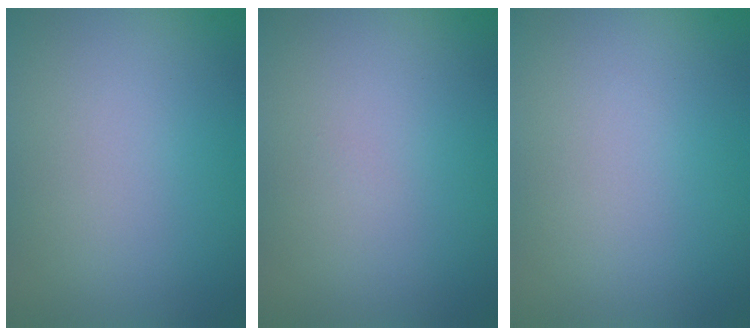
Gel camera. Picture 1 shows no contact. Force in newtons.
{"total": 0.0}
{"total": 0.0}